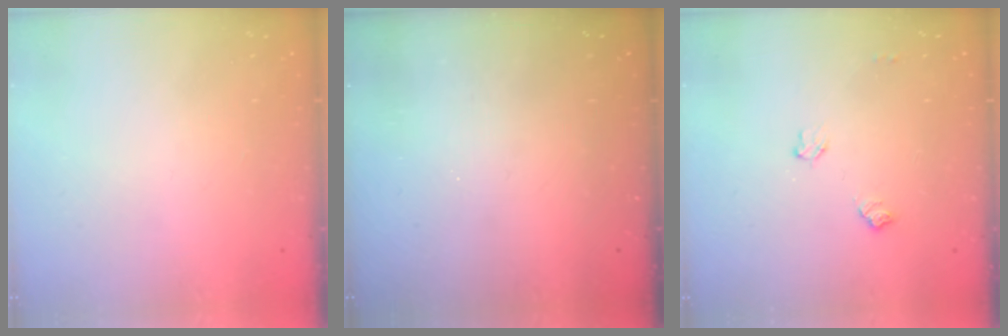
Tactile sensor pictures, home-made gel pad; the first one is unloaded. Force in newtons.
{"total": 0.0}
{"total": 5.1, "press": 5.1, "slide": 0.8}